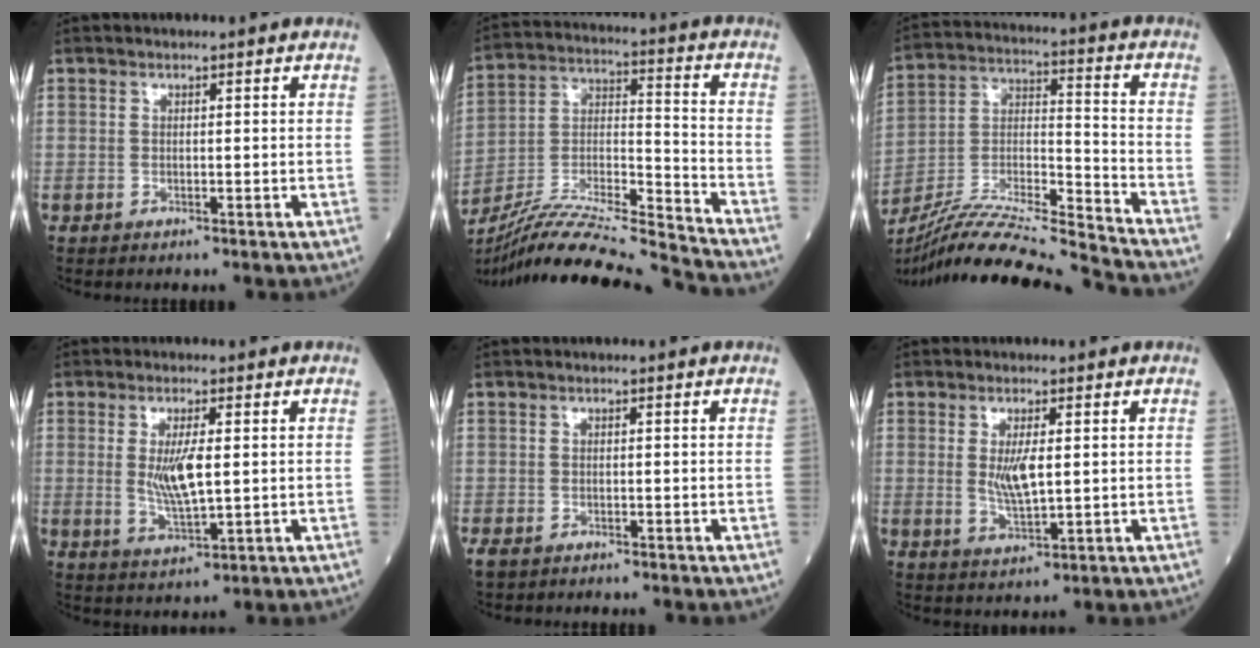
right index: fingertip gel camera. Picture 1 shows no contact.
{"total": 20.8, "force": [-19.4, -1.3, 7.4], "torque": [-0.155, -0.012, -0.336]}
{"total": 20.1, "force": [-18.7, -1.4, 7.1], "torque": [-0.147, -0.010, -0.328]}
{"total": 6.3, "force": [0.6, 0.8, 6.2], "torque": [-0.128, -0.012, 0.015]}
{"total": 2.2, "force": [-1.7, 1.0, 1.0], "torque": [-0.028, -0.006, -0.025]}
{"total": 4.8, "force": [0.6, 0.7, 4.7], "torque": [-0.094, -0.009, 0.014]}